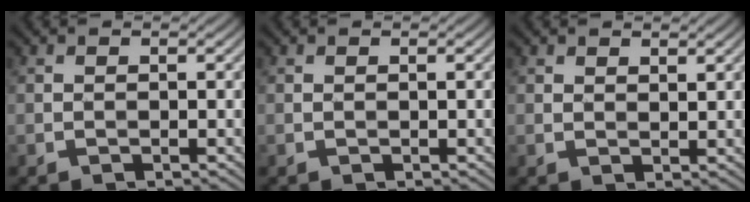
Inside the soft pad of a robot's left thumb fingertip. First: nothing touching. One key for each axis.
{"total": 0.0}
{"total": 2.2, "fx": 1.6, "fy": 0.9, "fz": 1.1, "tx": -0.016, "ty": -0.001, "tz": 0.034}